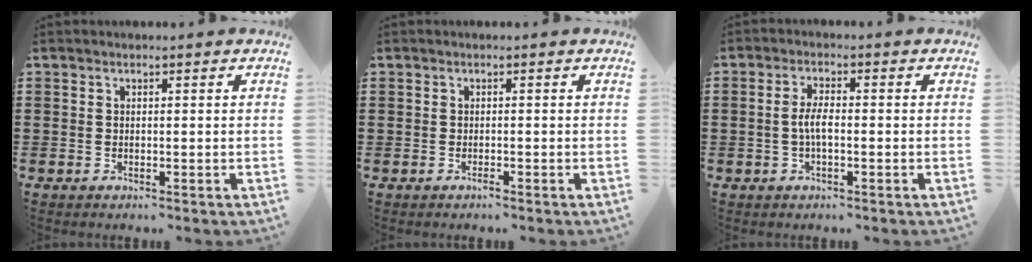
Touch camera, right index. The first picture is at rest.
{"total": 0.6, "force": [-0.5, 0.1, 0.3], "torque": [-0.007, -0.002, -0.010]}
{"total": 3.4, "force": [-0.6, 1.0, 3.2], "torque": [-0.073, -0.002, -0.015]}